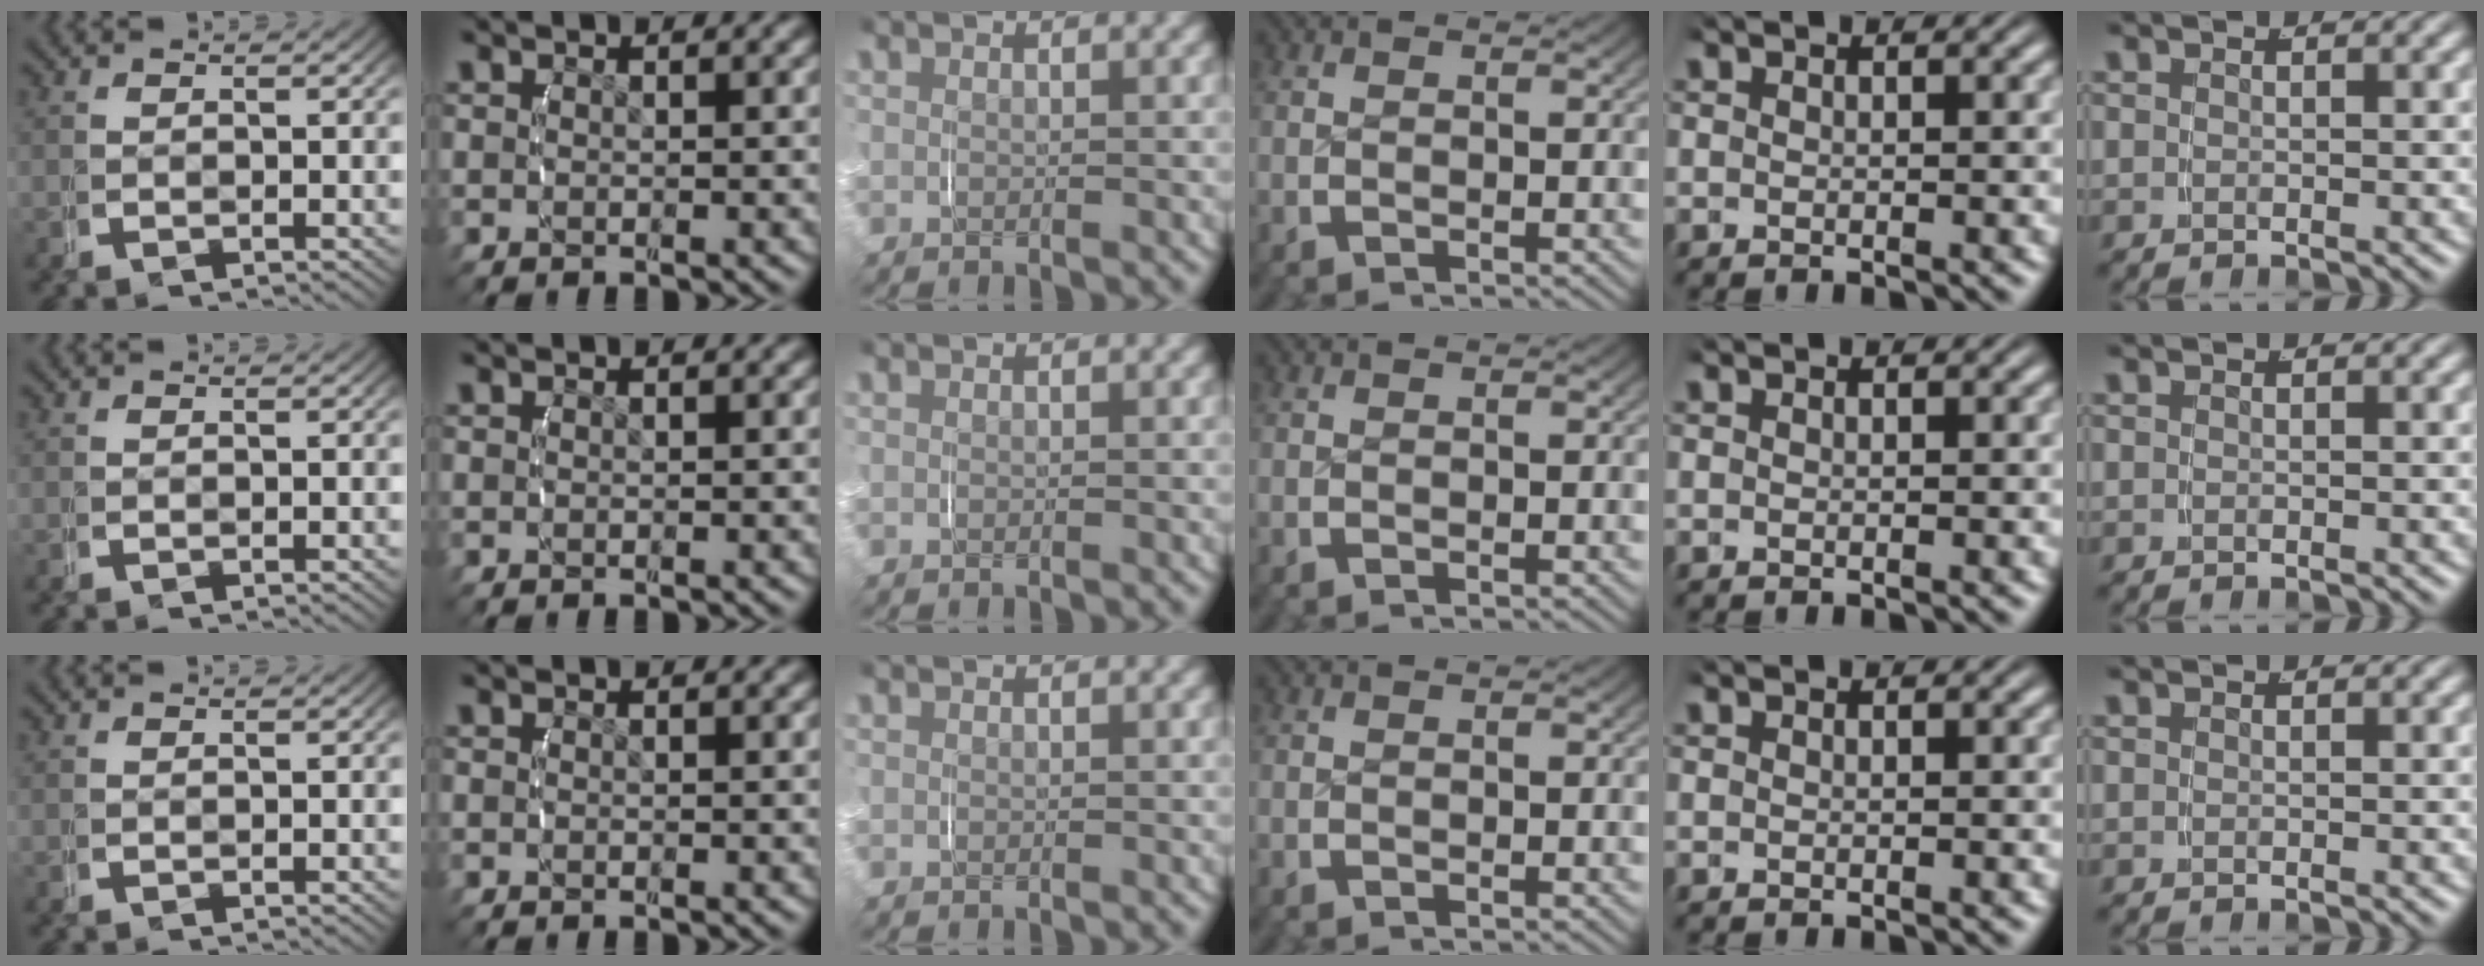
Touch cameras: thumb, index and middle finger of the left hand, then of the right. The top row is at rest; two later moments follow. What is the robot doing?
{"motion": "grasp_and_lifting", "object": "router"}